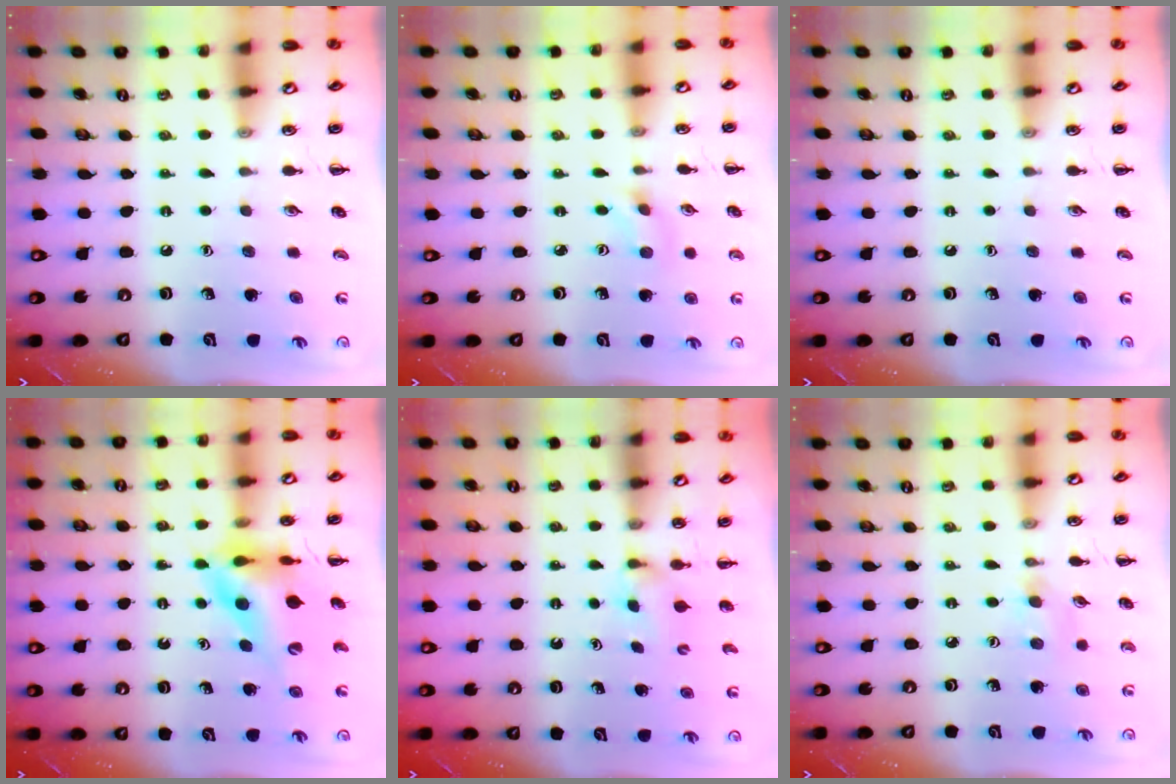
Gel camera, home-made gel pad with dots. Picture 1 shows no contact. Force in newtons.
{"total": 2.3, "press": 2.1, "slide": 0.9}
{"total": 0.0}
{"total": 12.0, "press": 11.4, "slide": 3.9}
{"total": 2.4, "press": 2.3, "slide": 0.9}
{"total": 4.8, "press": 4.4, "slide": 1.8}